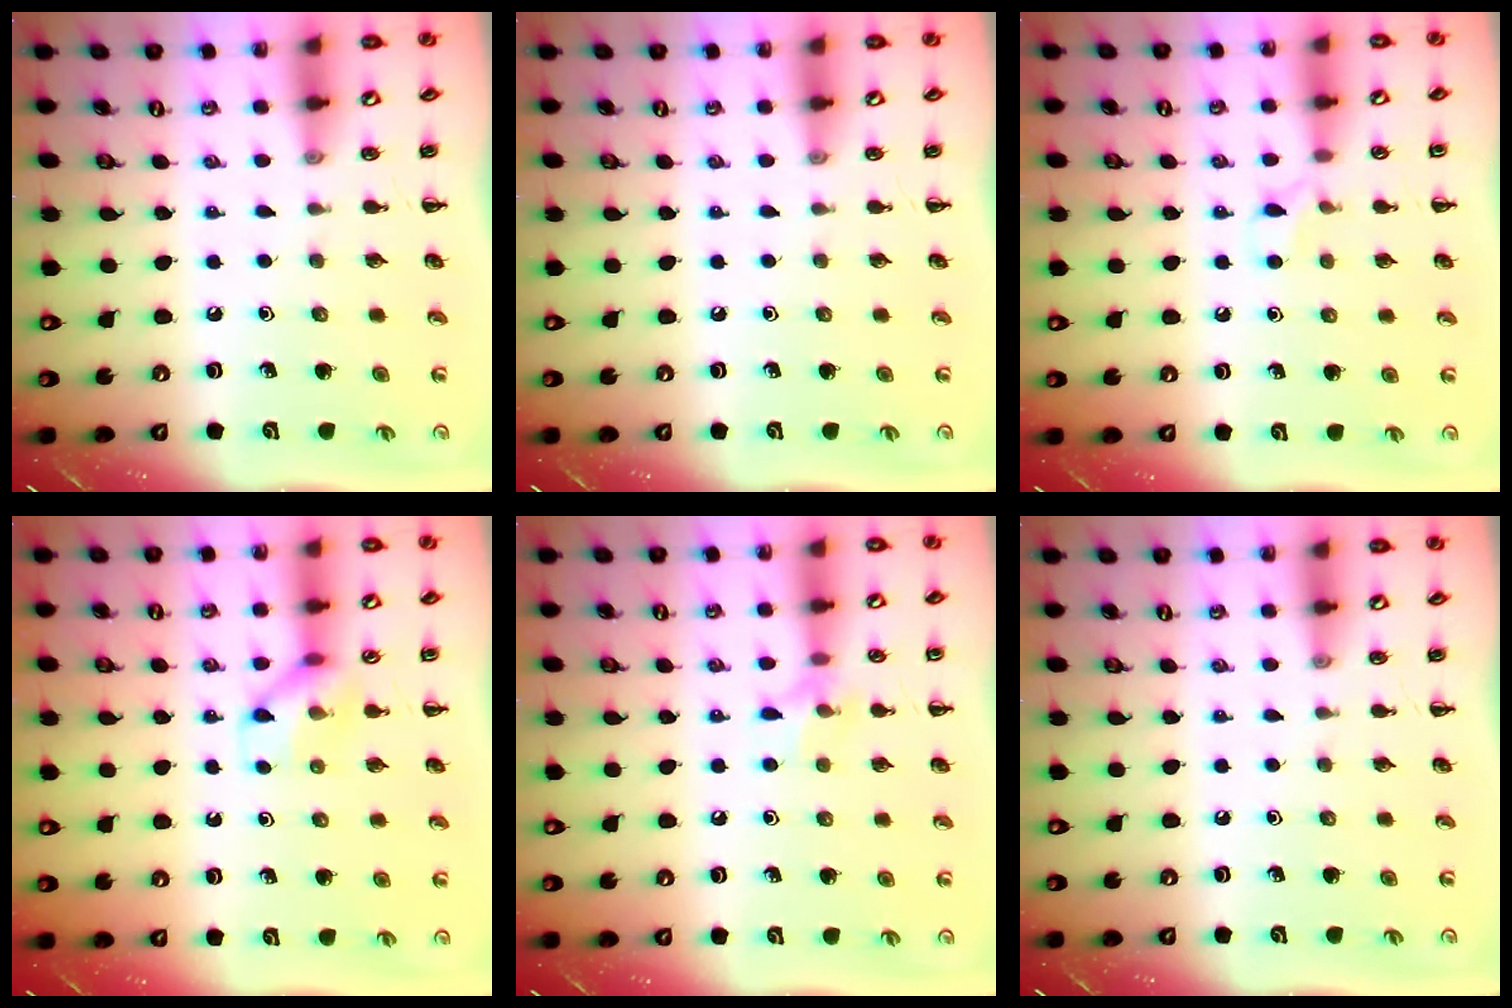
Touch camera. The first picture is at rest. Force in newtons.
{"total": 0.0}
{"total": 4.8, "press": 4.6, "slide": 1.2}
{"total": 9.3, "press": 9.3, "slide": 0.7}
{"total": 7.1, "press": 6.9, "slide": 1.8}
{"total": 0.0}